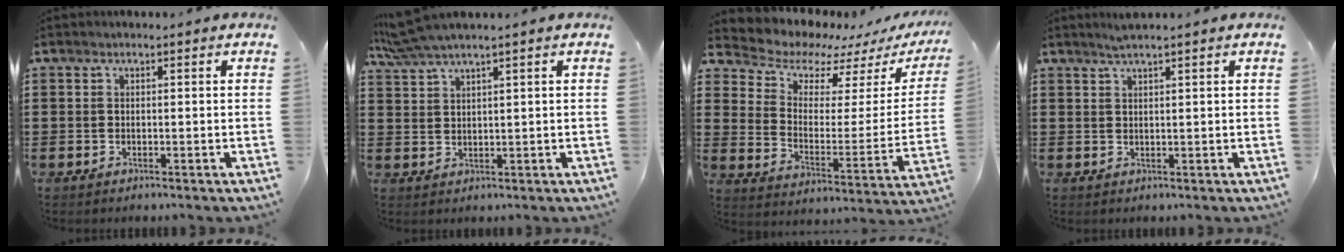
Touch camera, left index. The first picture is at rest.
{"total": 3.9, "force": [3.1, 0.1, 2.3], "torque": [-0.055, -0.002, 0.057]}
{"total": 6.2, "force": [5.8, 2.3, 0.5], "torque": [-0.045, -0.052, 0.097]}
{"total": 1.7, "force": [1.4, -0.2, 0.8], "torque": [-0.017, 0.000, 0.027]}